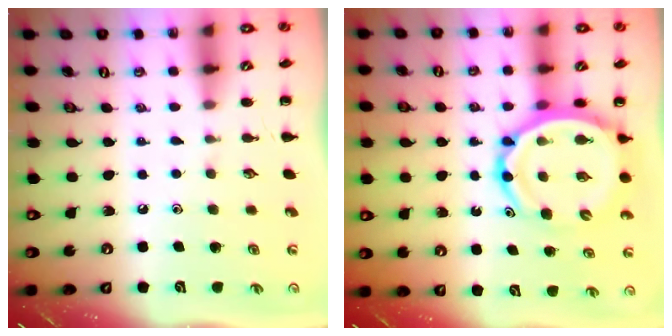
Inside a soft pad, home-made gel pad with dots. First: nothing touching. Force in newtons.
{"total": 14.2, "press": 13.6, "slide": 3.9}